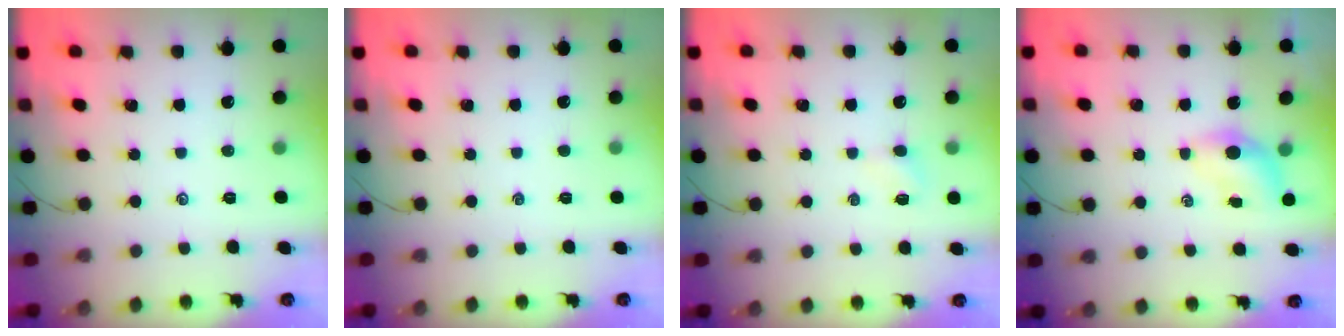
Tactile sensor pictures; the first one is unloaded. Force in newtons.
{"total": 0.0}
{"total": 2.6, "press": 2.5, "slide": 0.9}
{"total": 4.0, "press": 3.9, "slide": 0.8}